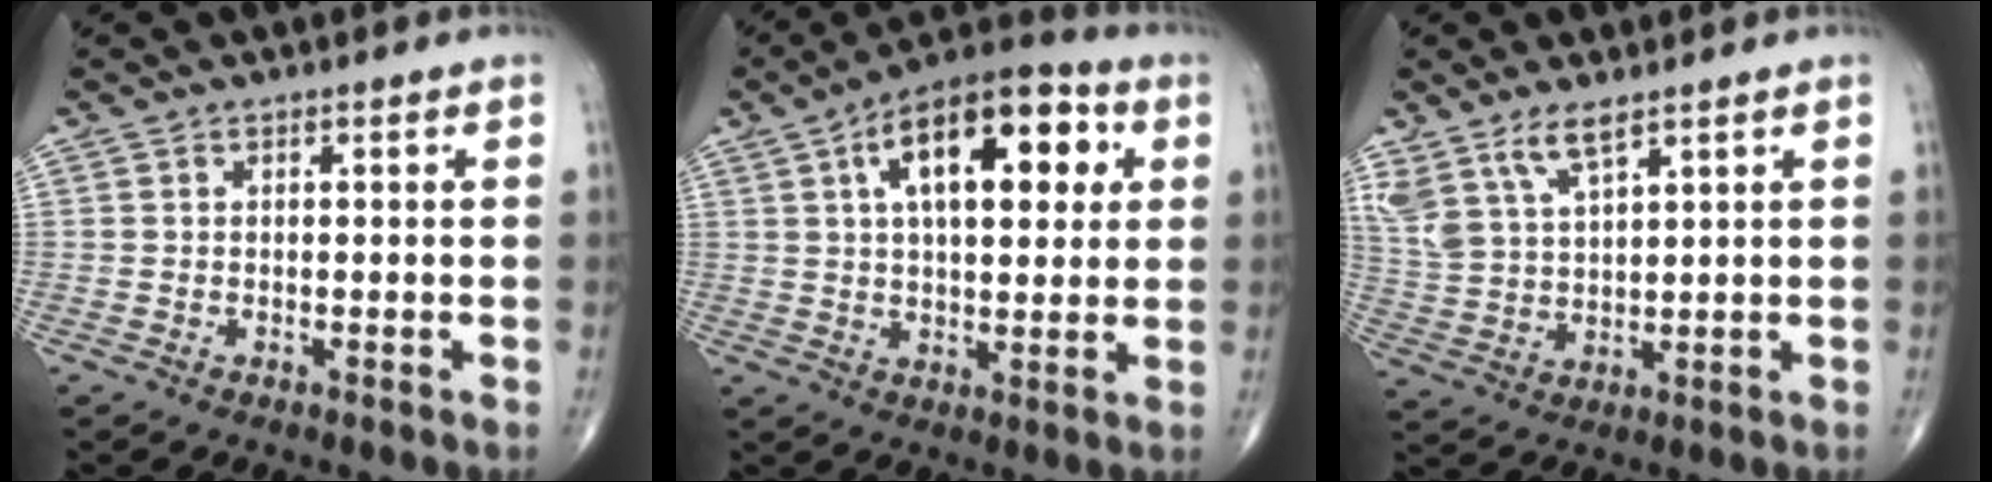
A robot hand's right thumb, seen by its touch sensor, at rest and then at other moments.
{"total": 18.6, "force": [5.7, 8.7, 15.4], "torque": [-0.208, 0.014, 0.080]}
{"total": 8.0, "force": [5.6, 2.7, 5.1], "torque": [-0.107, -0.019, 0.124]}